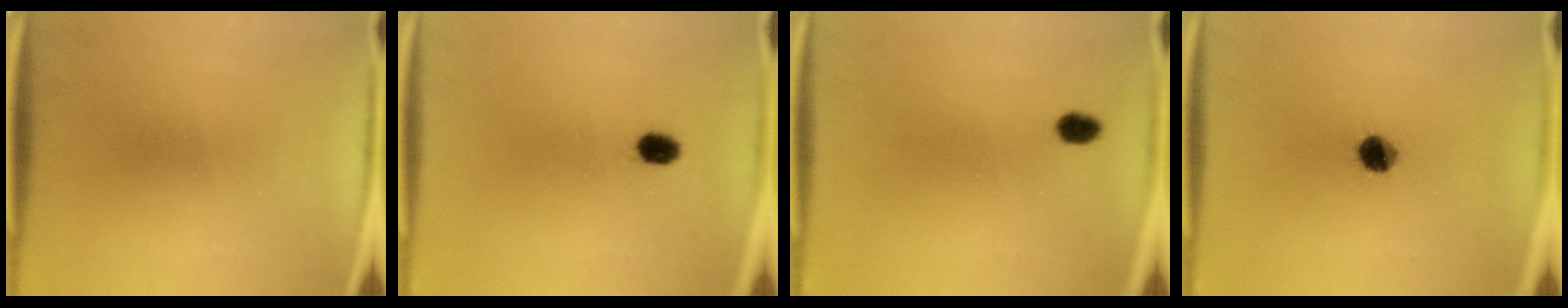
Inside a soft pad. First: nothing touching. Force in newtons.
{"total": 2.7}
{"total": 2.3}
{"total": 5.3}